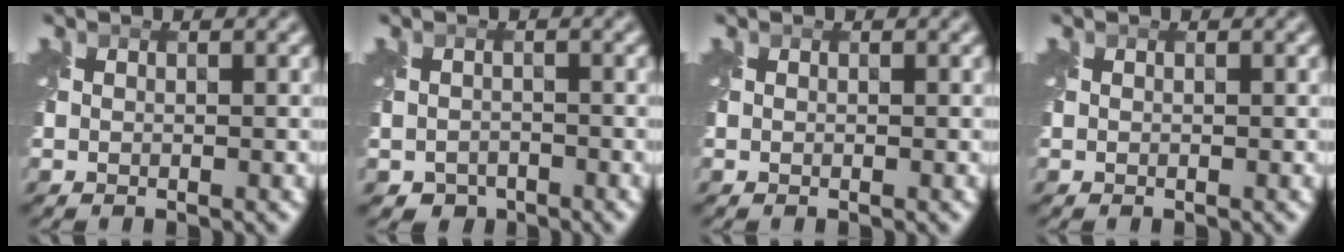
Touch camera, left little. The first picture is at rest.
{"total": 2.0, "force": [-1.4, 1.3, 0.3], "torque": [-0.001, -0.009, -0.029]}
{"total": 0.0}
{"total": 0.0}